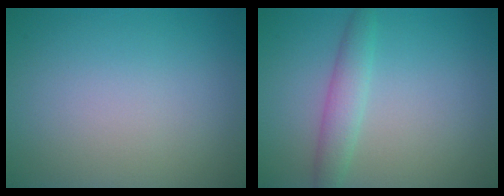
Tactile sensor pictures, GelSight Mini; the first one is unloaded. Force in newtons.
{"total": 2.5, "press": 2.5, "slide": 0.1}